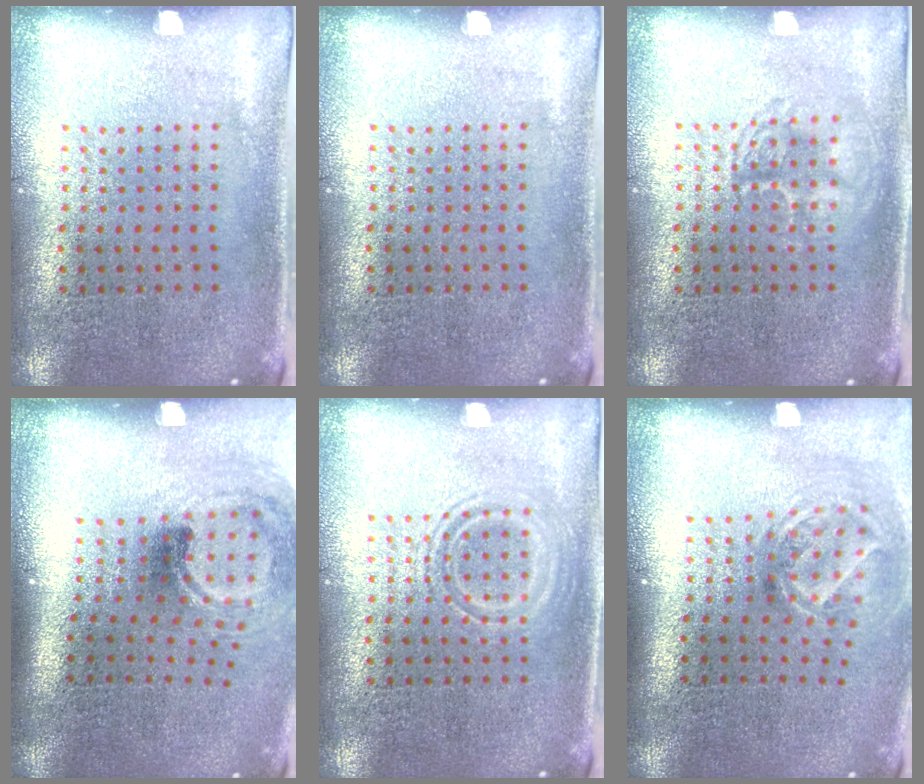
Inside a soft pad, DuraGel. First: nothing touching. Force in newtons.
{"total": 0.0}
{"total": 1.9, "press": 1.9, "slide": 0.3}
{"total": 1.8, "press": 1.2, "slide": 1.3}
{"total": 2.1, "press": 2.1, "slide": 0.3}
{"total": 1.9, "press": 1.3, "slide": 1.4}